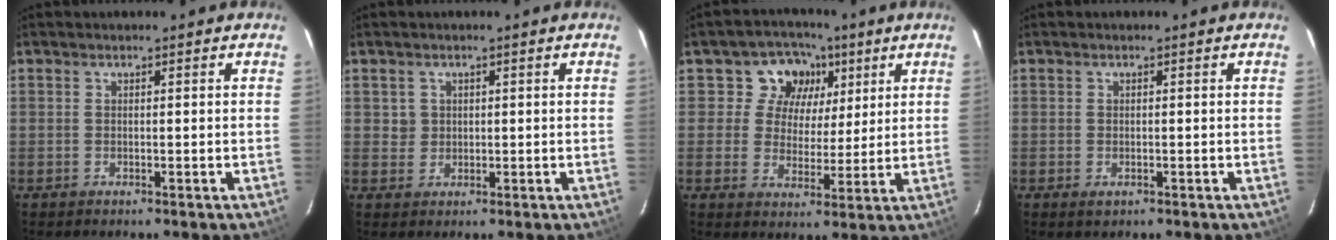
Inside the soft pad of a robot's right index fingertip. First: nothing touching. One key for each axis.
{"total": 2.1, "fx": 0.5, "fy": 2.1, "fz": 0.2, "tx": 0.005, "ty": 0.008, "tz": 0.009}
{"total": 9.1, "fx": 3.9, "fy": 7.9, "fz": 2.2, "tx": -0.034, "ty": 0.005, "tz": 0.056}
{"total": 1.5, "fx": -0.7, "fy": 1.0, "fz": 0.9, "tx": -0.015, "ty": -0.004, "tz": -0.009}